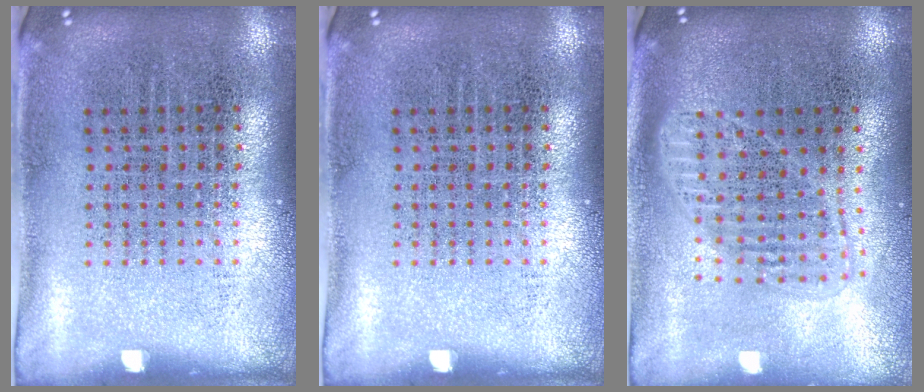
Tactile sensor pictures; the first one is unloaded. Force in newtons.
{"total": 0.0}
{"total": 1.6, "press": 1.4, "slide": 0.8}